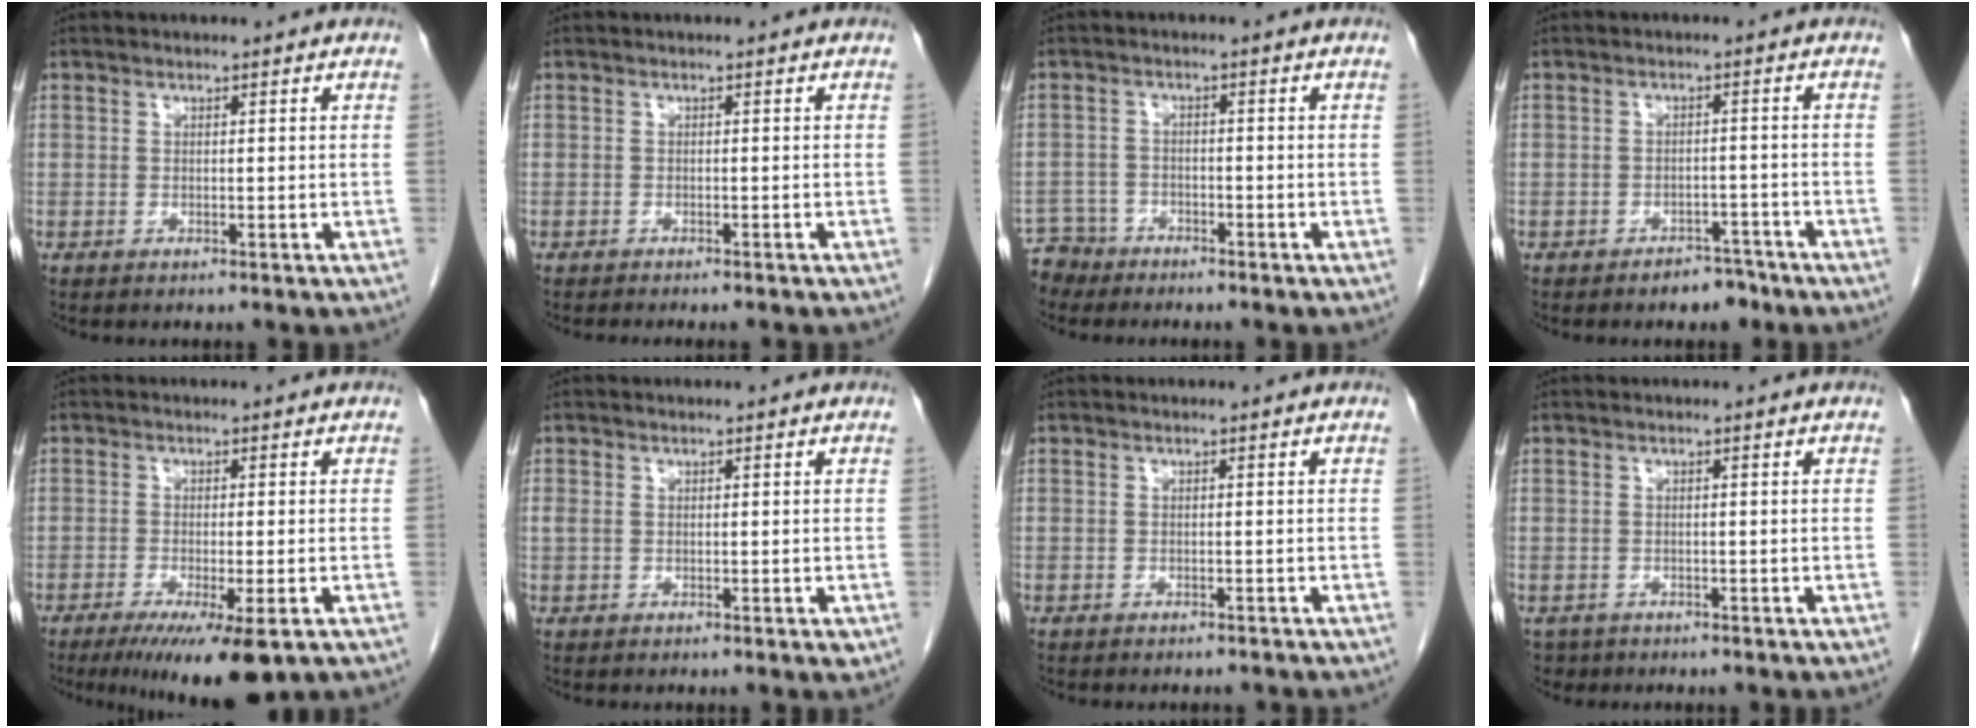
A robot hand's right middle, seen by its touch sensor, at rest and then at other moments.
{"total": 5.7, "force": [-5.1, 0.6, 2.5], "torque": [-0.024, -0.011, -0.063]}
{"total": 3.9, "force": [-3.5, 1.6, -1.0], "torque": [0.018, -0.002, -0.070]}
{"total": 3.3, "force": [-2.6, 1.8, 1.0], "torque": [-0.013, 0.007, -0.032]}
{"total": 10.0, "force": [-6.2, 1.1, 7.7], "torque": [-0.114, -0.026, -0.096]}
{"total": 1.8, "force": [0.0, 1.1, 1.5], "torque": [-0.037, 0.007, 0.006]}
{"total": 2.8, "force": [-2.6, 0.6, 0.9], "torque": [-0.020, -0.003, -0.031]}
{"total": 2.3, "force": [-1.5, 1.8, -0.1], "torque": [-0.001, -0.002, -0.029]}